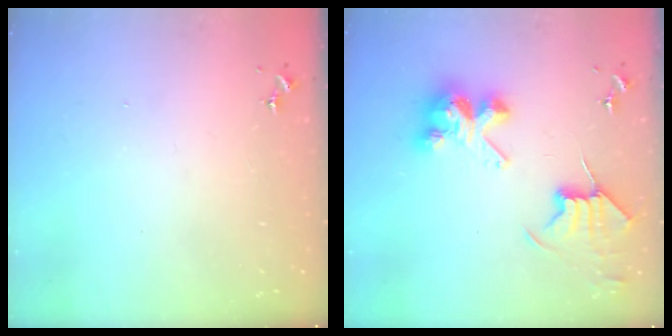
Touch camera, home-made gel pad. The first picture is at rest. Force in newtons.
{"total": 9.4, "press": 9.4, "slide": 0.8}